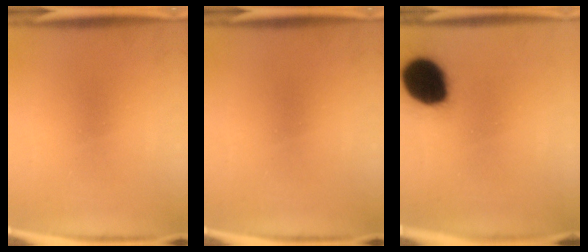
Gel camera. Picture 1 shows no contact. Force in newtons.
{"total": 0.0}
{"total": 17.6}